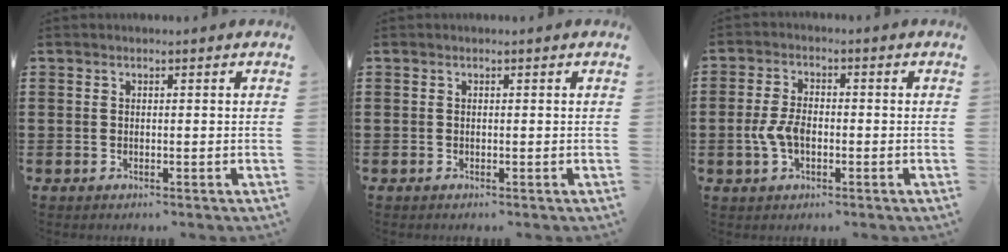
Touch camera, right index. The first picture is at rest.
{"total": 0.0}
{"total": 4.8, "force": [-1.0, 2.7, 3.8], "torque": [-0.097, -0.004, -0.026]}